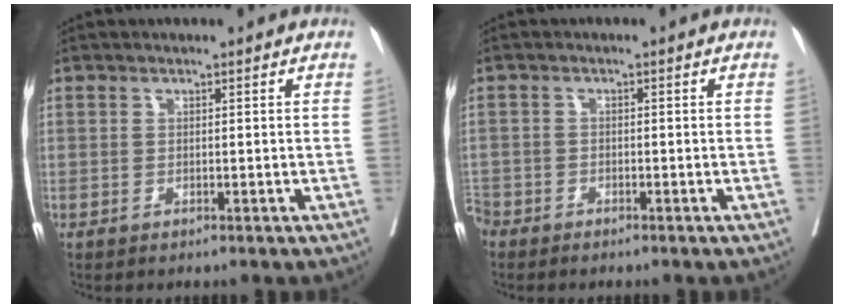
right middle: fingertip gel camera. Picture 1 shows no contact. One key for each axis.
{"total": 3.4, "fx": -2.8, "fy": 1.8, "fz": 0.5, "tx": -0.011, "ty": -0.001, "tz": -0.060}